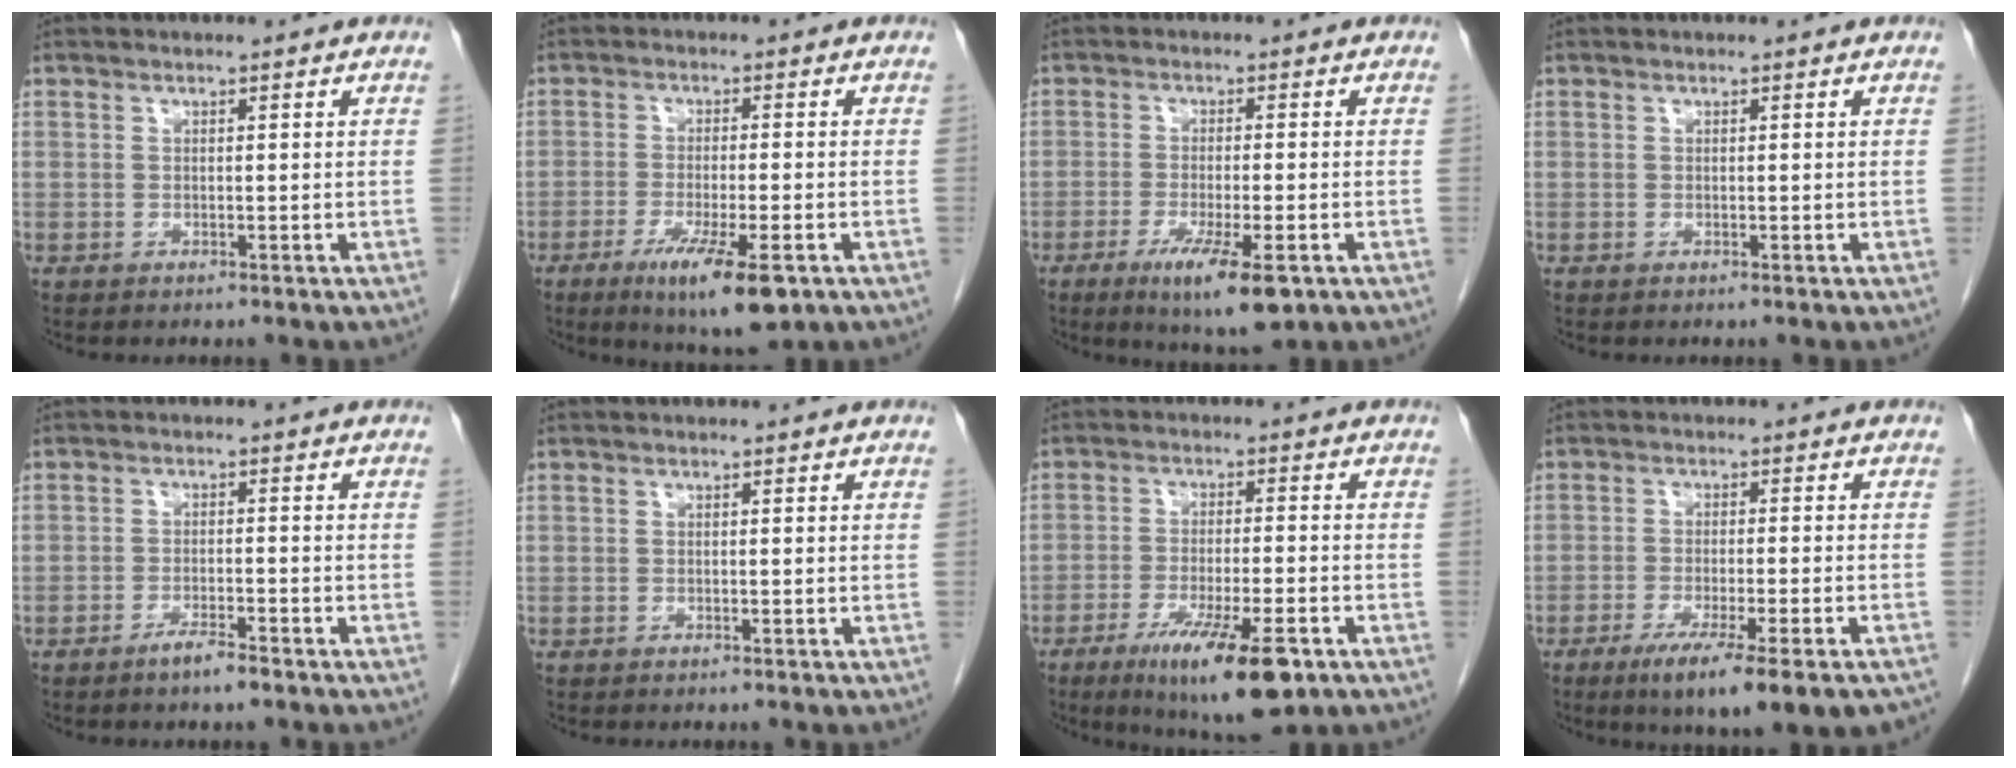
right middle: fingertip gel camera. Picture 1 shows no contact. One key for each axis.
{"total": 9.5, "fx": -5.1, "fy": 1.3, "fz": 7.9, "tx": -0.133, "ty": -0.025, "tz": -0.076}
{"total": 8.4, "fx": -4.4, "fy": 1.1, "fz": 7.1, "tx": -0.121, "ty": -0.023, "tz": -0.066}
{"total": 0.0}
{"total": 2.9, "fx": -2.2, "fy": 0.1, "fz": 1.8, "tx": -0.039, "ty": -0.004, "tz": -0.039}
{"total": 0.0}
{"total": 12.4, "fx": -6.9, "fy": 1.9, "fz": 10.1, "tx": -0.163, "ty": -0.028, "tz": -0.105}
{"total": 13.7, "fx": -9.8, "fy": 1.3, "fz": 9.6, "tx": -0.111, "ty": -0.028, "tz": -0.144}